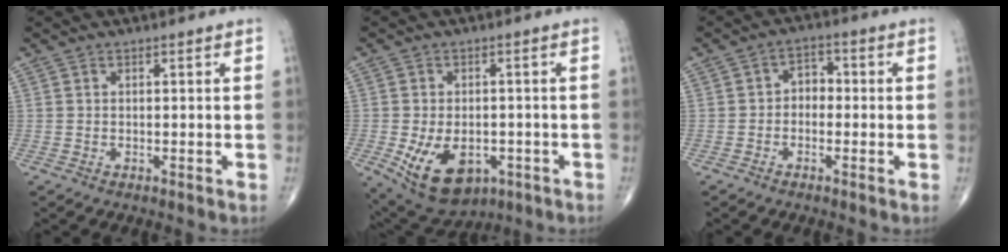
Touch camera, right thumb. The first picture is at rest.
{"total": 12.6, "force": [-4.2, 7.9, 8.8], "torque": [-0.137, 0.004, -0.048]}
{"total": 3.8, "force": [-0.7, 2.9, 2.4], "torque": [-0.015, 0.019, -0.025]}